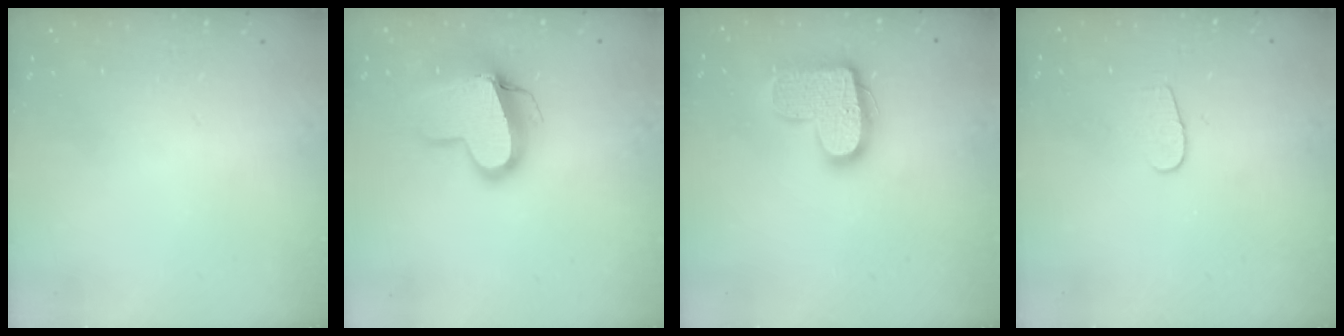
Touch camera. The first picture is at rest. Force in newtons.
{"total": 13.3, "press": 13.2, "slide": 1.3}
{"total": 14.9, "press": 14.9, "slide": 1.0}
{"total": 5.4, "press": 5.4, "slide": 0.6}